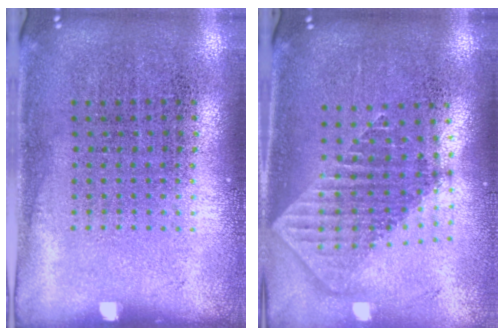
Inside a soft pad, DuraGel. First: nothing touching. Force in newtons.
{"total": 1.8, "press": 1.4, "slide": 1.2}